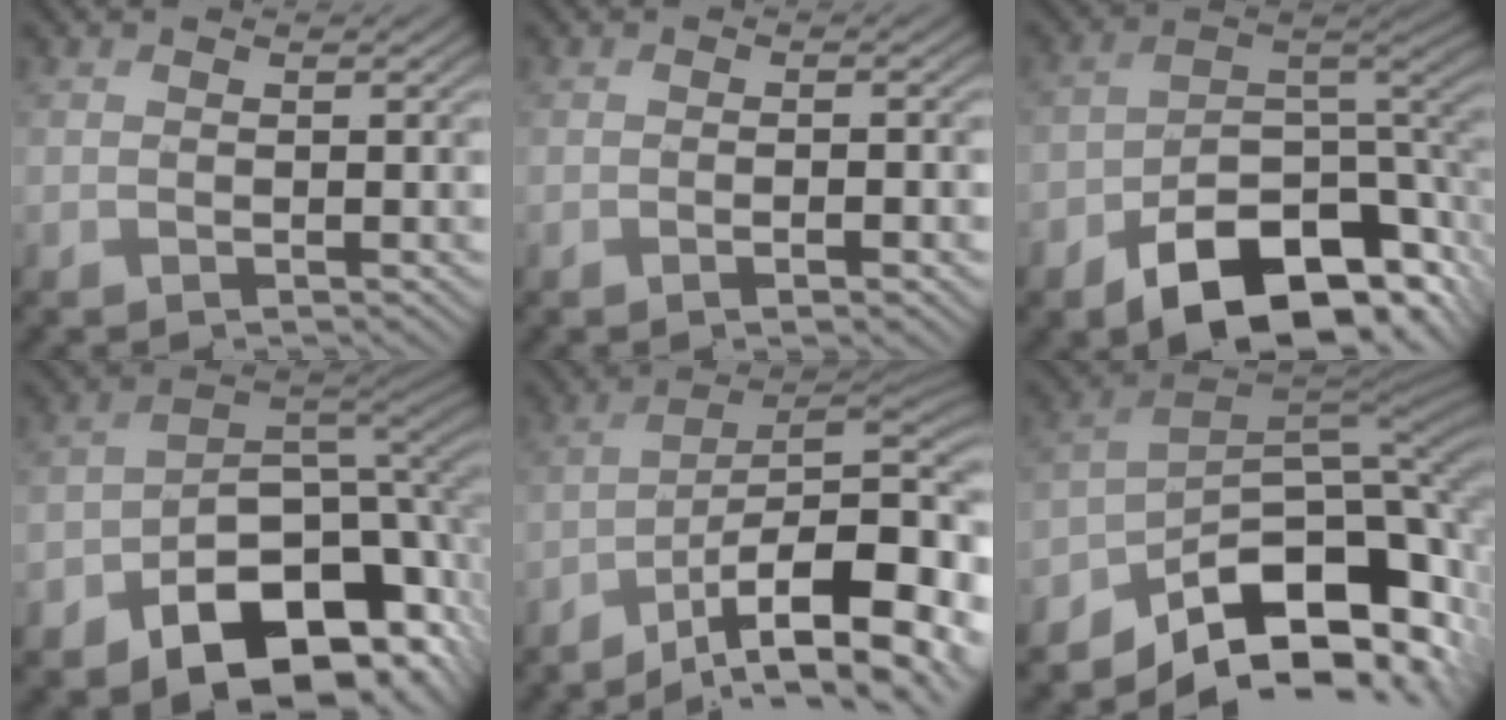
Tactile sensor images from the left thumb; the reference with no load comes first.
{"total": 1.9, "force": [-0.7, 0.3, 1.7], "torque": [-0.029, 0.002, -0.013]}
{"total": 14.5, "force": [-8.0, 7.7, 9.4], "torque": [-0.152, -0.020, -0.140]}
{"total": 14.2, "force": [-6.9, 9.0, 8.6], "torque": [-0.135, -0.042, -0.115]}
{"total": 15.3, "force": [-7.8, 5.3, 12.0], "torque": [-0.177, -0.010, -0.118]}
{"total": 14.1, "force": [-8.0, 7.6, 8.8], "torque": [-0.147, -0.016, -0.132]}